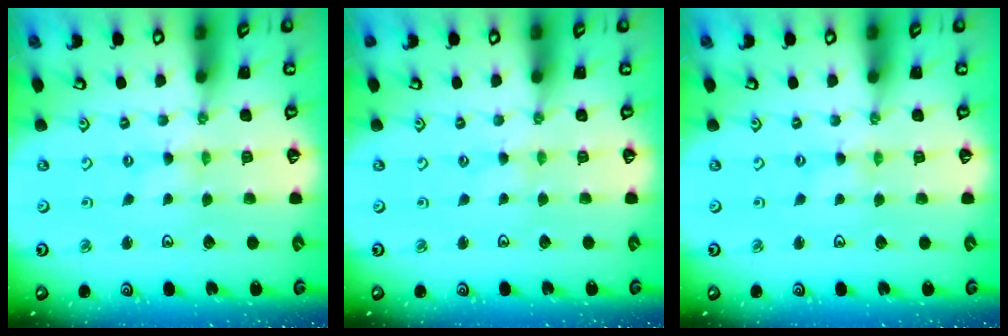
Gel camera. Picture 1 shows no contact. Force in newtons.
{"total": 0.8, "press": 0.8, "slide": 0.2}
{"total": 0.0}